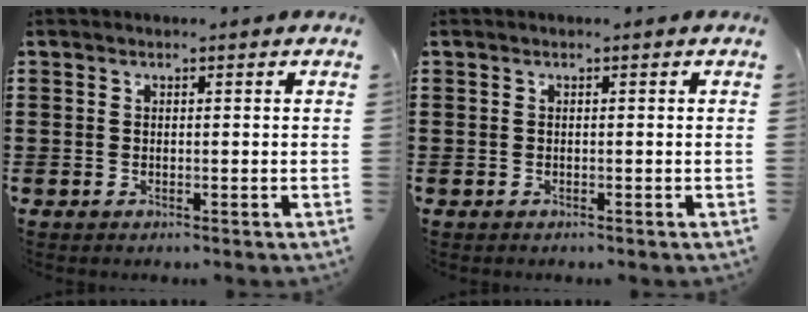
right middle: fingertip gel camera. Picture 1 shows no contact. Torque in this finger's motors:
{"motor_torque": [0.13, 0.03, 0.01, 0.01]}